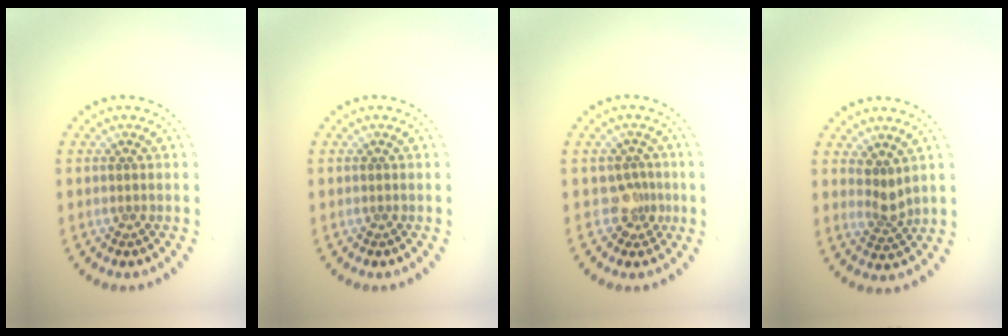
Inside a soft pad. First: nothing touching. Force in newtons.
{"total": 0.0}
{"total": 2.1, "press": 1.5, "slide": 1.4}
{"total": 1.9, "press": 1.4, "slide": 1.3}